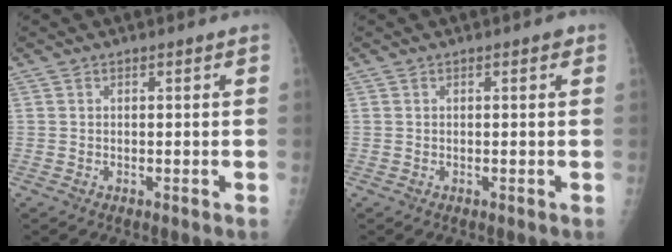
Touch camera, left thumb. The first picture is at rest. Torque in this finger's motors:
{"motor_torque": [0.24, 0.26, 0.06, -0.09, 0.00]}